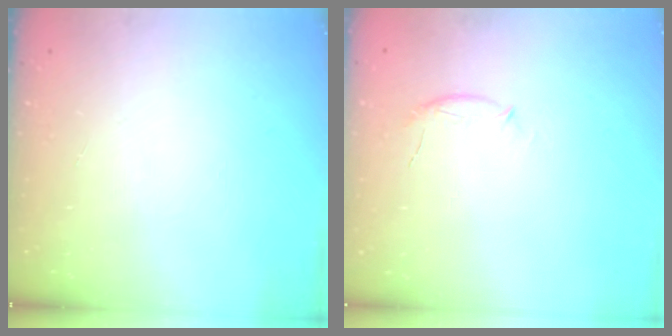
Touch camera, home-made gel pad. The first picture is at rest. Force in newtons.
{"total": 5.6, "press": 5.5, "slide": 0.9}